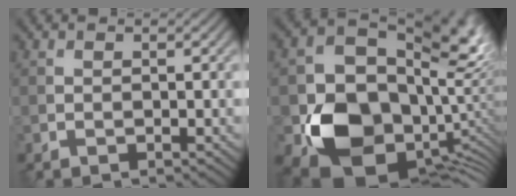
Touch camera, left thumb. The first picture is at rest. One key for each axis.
{"total": 17.5, "fx": -2.1, "fy": 13.8, "fz": 10.4, "tx": -0.195, "ty": -0.067, "tz": -0.016}